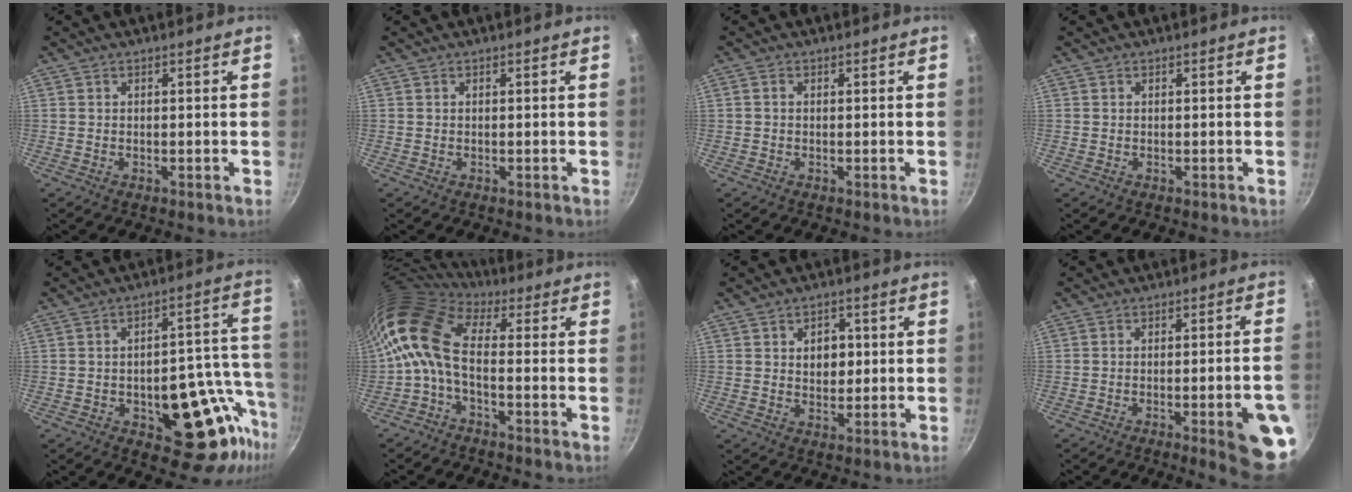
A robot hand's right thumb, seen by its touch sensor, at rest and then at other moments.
{"total": 0.0}
{"total": 0.7, "force": [0.0, 0.6, 0.5], "torque": [-0.009, 0.005, 0.000]}
{"total": 0.0}
{"total": 18.9, "force": [-5.7, 9.7, 15.1], "torque": [-0.130, 0.033, -0.074]}
{"total": 11.3, "force": [-1.4, 5.5, 9.7], "torque": [-0.192, 0.028, -0.043]}
{"total": 5.1, "force": [0.9, 3.8, 3.3], "torque": [-0.021, -0.002, 0.013]}
{"total": 11.5, "force": [-4.3, 2.3, 10.4], "torque": [-0.111, 0.024, -0.050]}